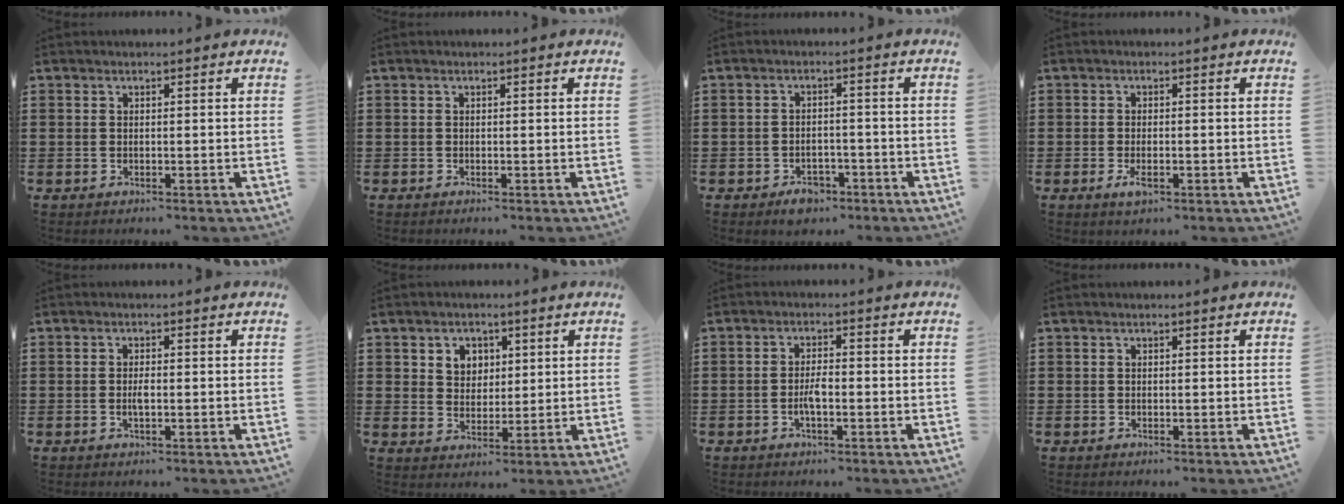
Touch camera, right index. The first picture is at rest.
{"total": 0.0}
{"total": 2.7, "force": [-2.1, 1.5, 0.7], "torque": [-0.016, 0.003, -0.043]}
{"total": 2.3, "force": [-0.8, 0.9, 2.0], "torque": [-0.043, -0.004, -0.016]}
{"total": 1.8, "force": [-0.3, 0.6, 1.7], "torque": [-0.031, 0.001, -0.006]}
{"total": 3.8, "force": [1.7, 3.3, 0.9], "torque": [-0.033, 0.013, 0.030]}
{"total": 2.7, "force": [-0.9, 0.9, 2.4], "torque": [-0.051, 0.002, -0.019]}
{"total": 0.0}